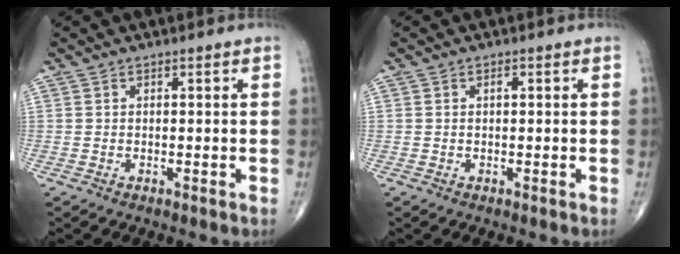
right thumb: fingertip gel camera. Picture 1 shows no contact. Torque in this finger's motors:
{"motor_torque": [0.66, 1.95, 0.18, 0.00, -0.04]}